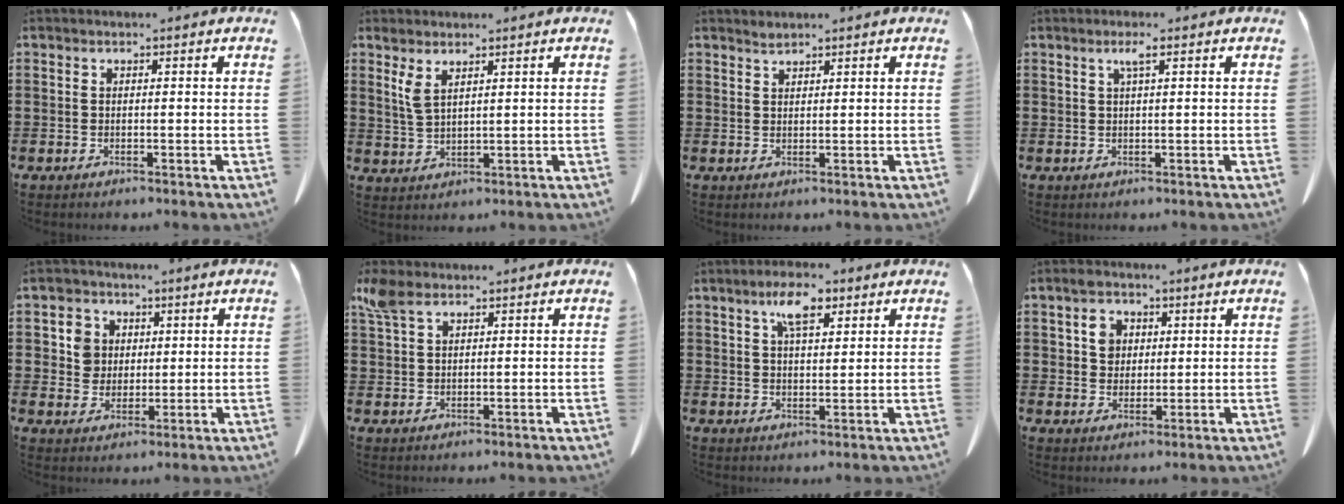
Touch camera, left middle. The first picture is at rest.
{"total": 3.2, "force": [2.1, 0.9, 2.3], "torque": [-0.060, 0.000, 0.037]}
{"total": 1.0, "force": [1.0, 0.1, 0.2], "torque": [-0.007, -0.002, 0.020]}
{"total": 1.9, "force": [0.9, 0.1, 1.7], "torque": [-0.035, 0.002, 0.015]}
{"total": 5.1, "force": [1.6, 4.7, 1.3], "torque": [-0.039, 0.014, 0.028]}
{"total": 3.6, "force": [2.4, 1.9, 2.0], "torque": [-0.047, 0.006, 0.045]}
{"total": 6.7, "force": [4.0, 2.4, 4.7], "torque": [-0.086, 0.001, 0.067]}
{"total": 4.3, "force": [1.6, 3.4, 2.2], "torque": [-0.039, 0.008, 0.023]}